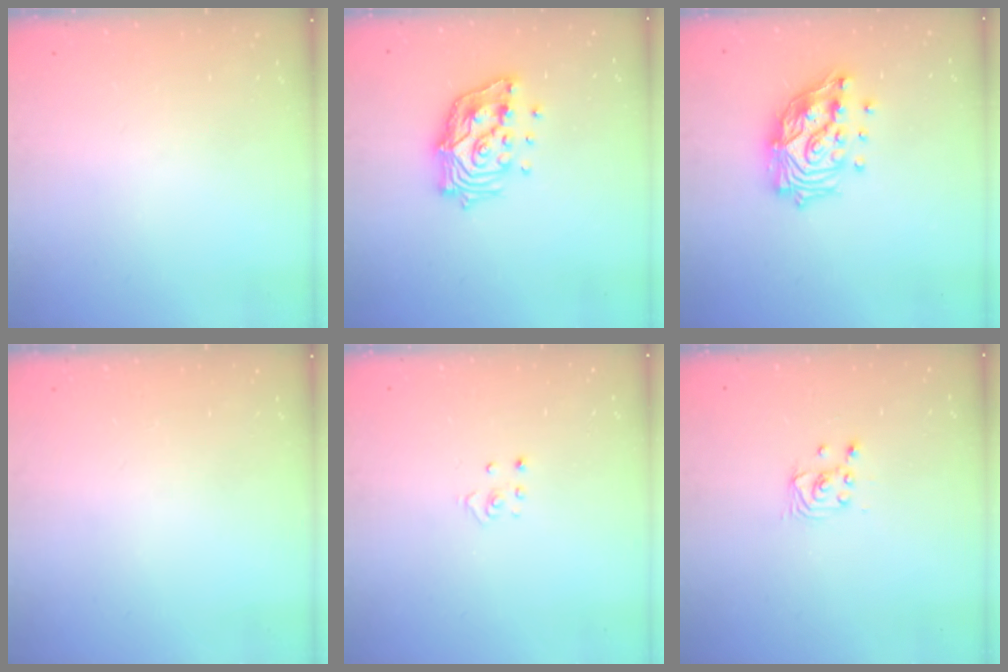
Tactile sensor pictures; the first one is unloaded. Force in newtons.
{"total": 14.8, "press": 14.7, "slide": 1.9}
{"total": 16.7, "press": 16.6, "slide": 1.1}
{"total": 0.0}
{"total": 2.3, "press": 2.3, "slide": 0.2}
{"total": 2.2, "press": 2.2, "slide": 0.2}